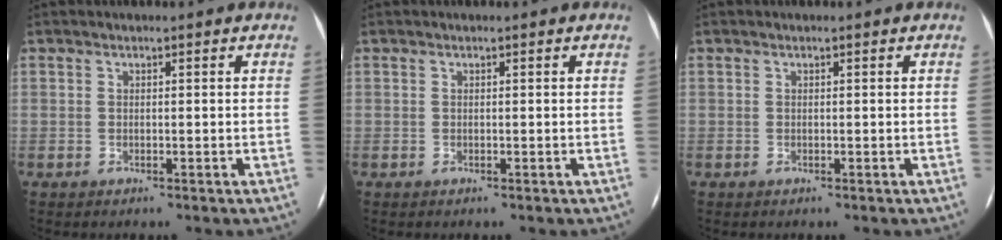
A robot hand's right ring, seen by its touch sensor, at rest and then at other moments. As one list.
[{"total": 0.0}, {"total": 0.0}]